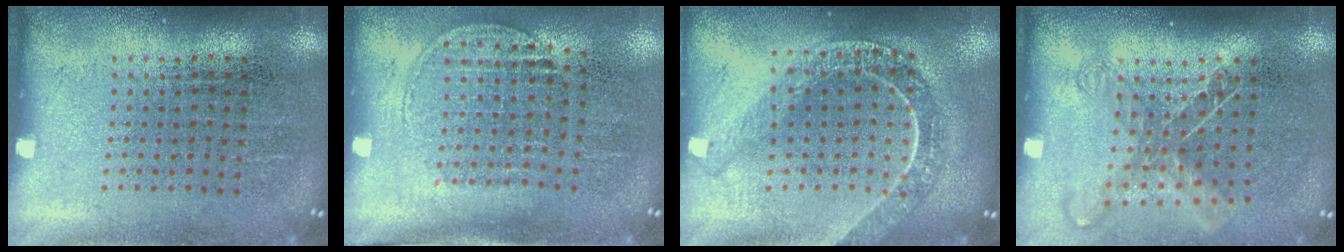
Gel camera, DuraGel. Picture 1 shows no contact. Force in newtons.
{"total": 1.5, "press": 1.3, "slide": 0.8}
{"total": 2.2, "press": 1.8, "slide": 1.2}
{"total": 1.6, "press": 1.3, "slide": 1.0}